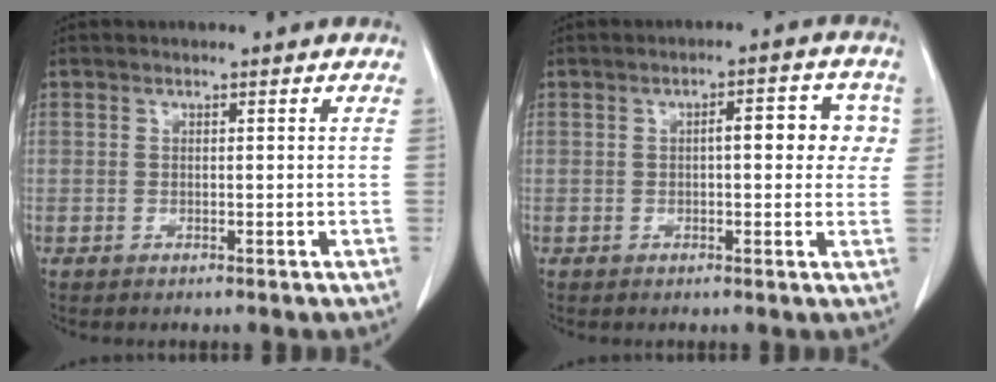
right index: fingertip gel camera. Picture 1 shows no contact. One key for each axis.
{"total": 6.4, "fx": 0.9, "fy": 2.3, "fz": 5.9, "tx": -0.069, "ty": 0.023, "tz": 0.008}